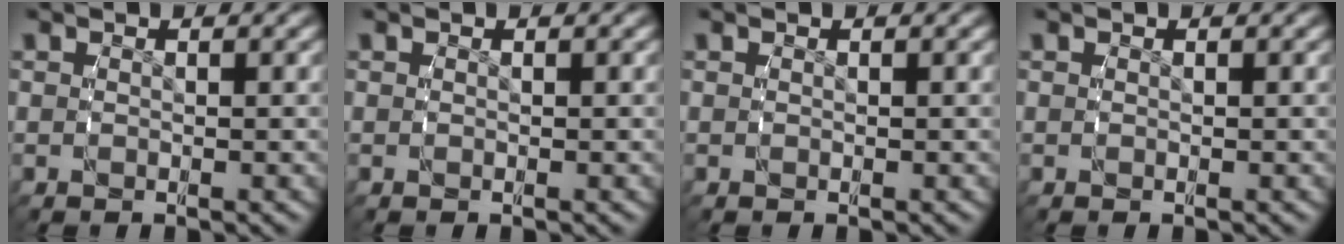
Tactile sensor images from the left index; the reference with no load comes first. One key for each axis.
{"total": 0.0}
{"total": 0.0}
{"total": 0.0}